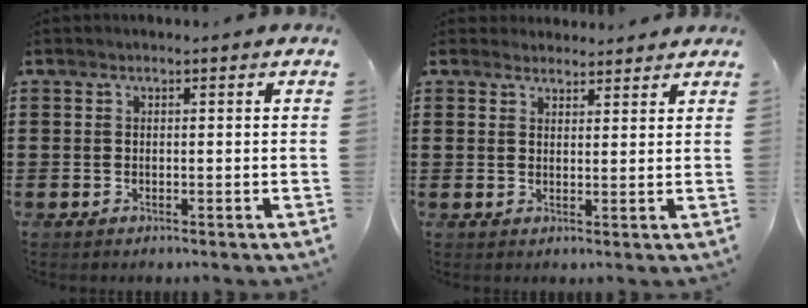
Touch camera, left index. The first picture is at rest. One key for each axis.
{"total": 2.6, "fx": 2.6, "fy": 0.5, "fz": -0.1, "tx": -0.005, "ty": -0.002, "tz": 0.050}